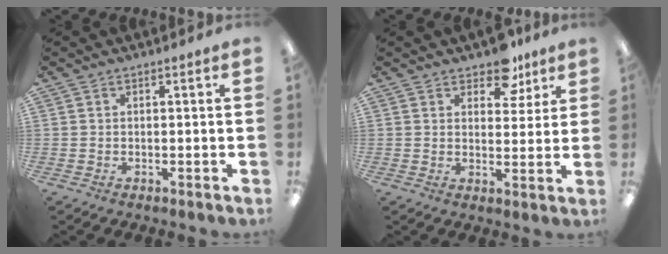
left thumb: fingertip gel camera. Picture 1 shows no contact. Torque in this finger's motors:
{"motor_torque": [1.02, 0.61, 0.47, -0.57, 0.00]}